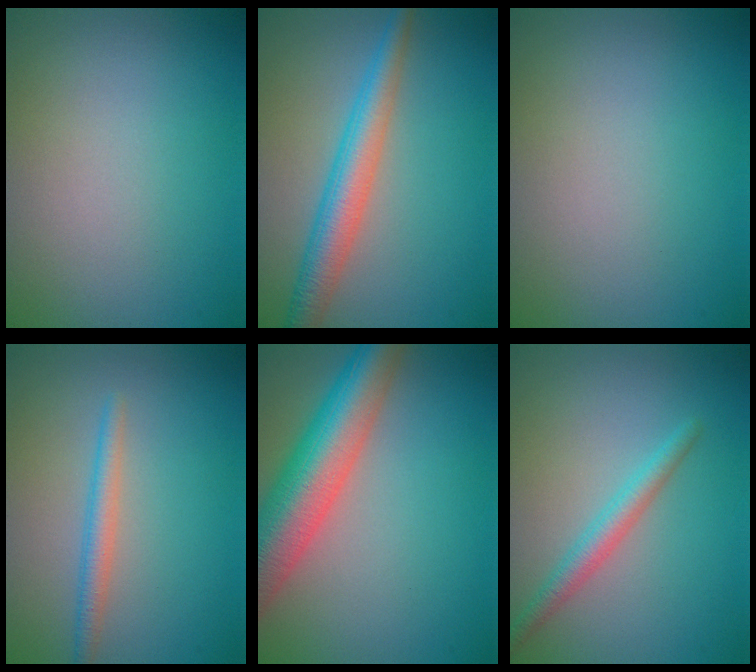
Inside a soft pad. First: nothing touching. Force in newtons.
{"total": 4.3, "press": 4.3, "slide": 0.3}
{"total": 0.0}
{"total": 1.9, "press": 1.9, "slide": 0.1}
{"total": 9.3, "press": 9.3, "slide": 0.3}
{"total": 2.1, "press": 2.1, "slide": 0.0}